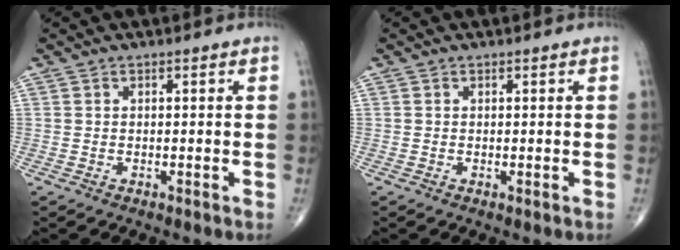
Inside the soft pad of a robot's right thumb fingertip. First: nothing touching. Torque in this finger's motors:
{"motor_torque": [0.41, 0.10, -0.31, -0.24, 0.08]}